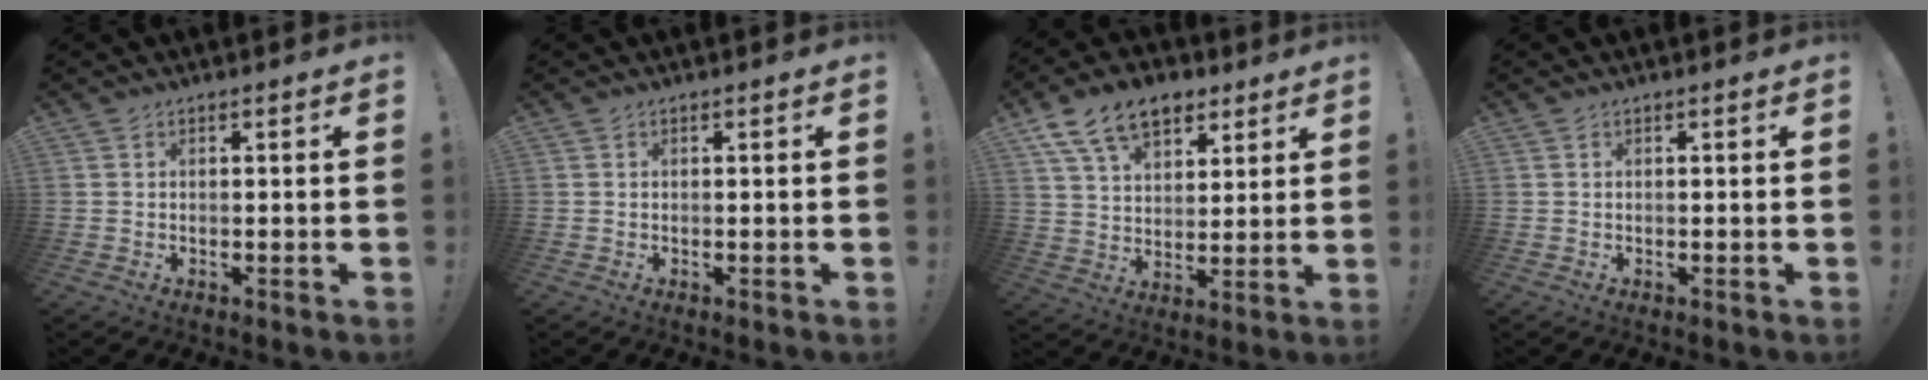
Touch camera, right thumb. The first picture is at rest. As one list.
[{"total": 0.0}, {"total": 14.7, "force": [8.3, 9.2, 7.9], "torque": [-0.133, -0.034, 0.158]}, {"total": 0.0}]